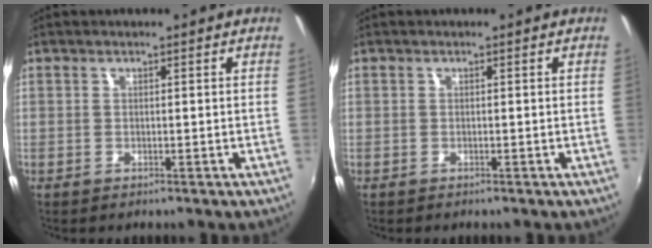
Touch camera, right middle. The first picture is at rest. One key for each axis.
{"total": 0.0}